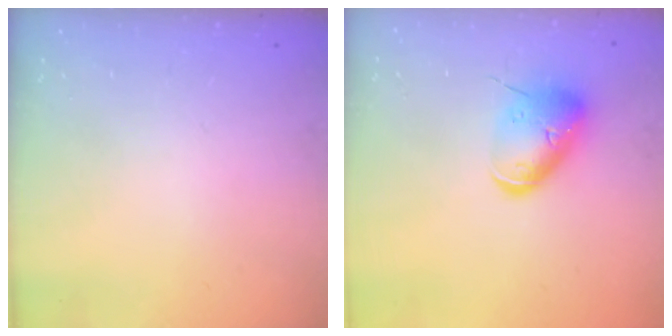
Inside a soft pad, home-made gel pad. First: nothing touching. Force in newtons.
{"total": 11.2, "press": 11.0, "slide": 1.9}